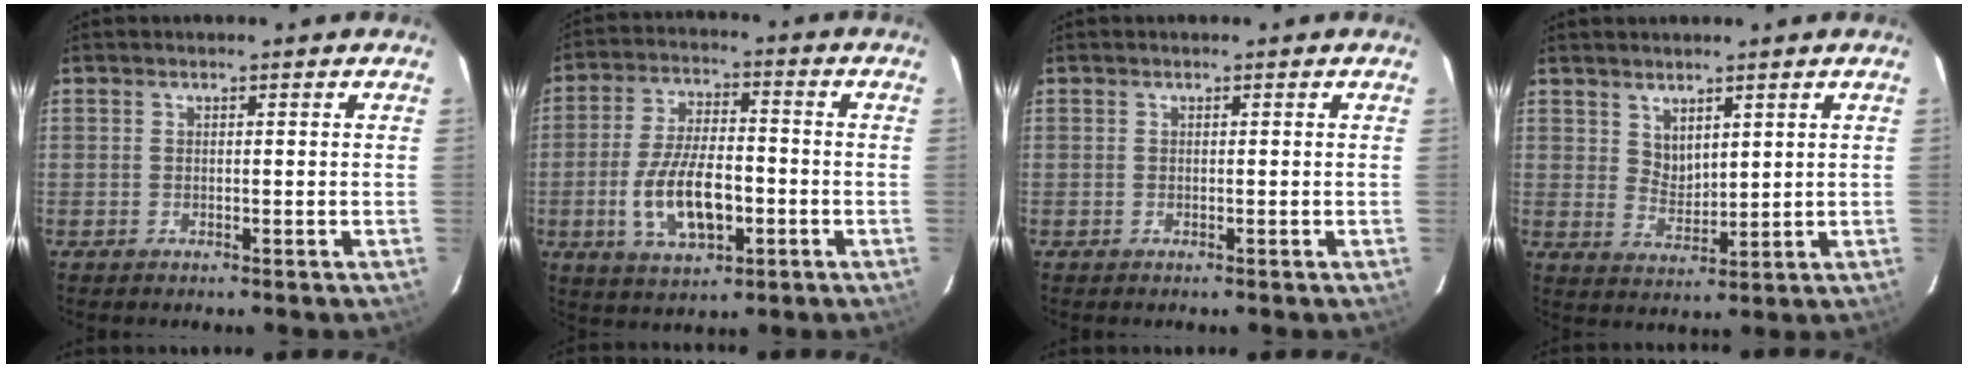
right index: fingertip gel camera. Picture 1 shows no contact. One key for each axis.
{"total": 12.3, "fx": -3.4, "fy": 5.5, "fz": 10.5, "tx": -0.214, "ty": -0.004, "tz": -0.053}
{"total": 0.0}
{"total": 4.2, "fx": 3.0, "fy": 2.2, "fz": 1.9, "tx": -0.027, "ty": -0.001, "tz": 0.061}